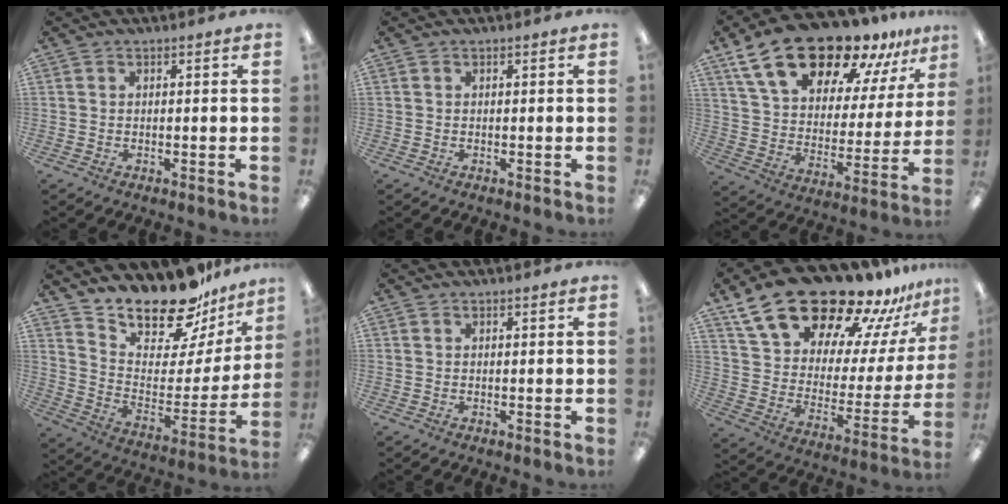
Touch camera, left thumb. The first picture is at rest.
{"total": 0.0}
{"total": 22.6, "force": [17.4, 9.3, 11.2], "torque": [-0.196, -0.114, 0.304]}
{"total": 19.0, "force": [16.8, 6.6, 6.0], "torque": [-0.090, -0.143, 0.289]}
{"total": 0.0}
{"total": 24.1, "force": [19.1, 9.9, 10.8], "torque": [-0.174, -0.137, 0.337]}